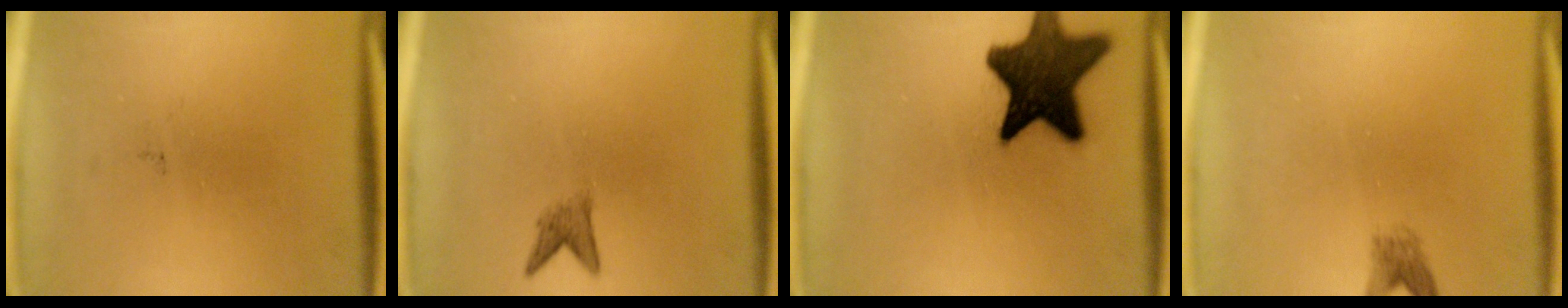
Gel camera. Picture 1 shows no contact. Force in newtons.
{"total": 1.8}
{"total": 14.3}
{"total": 1.8}